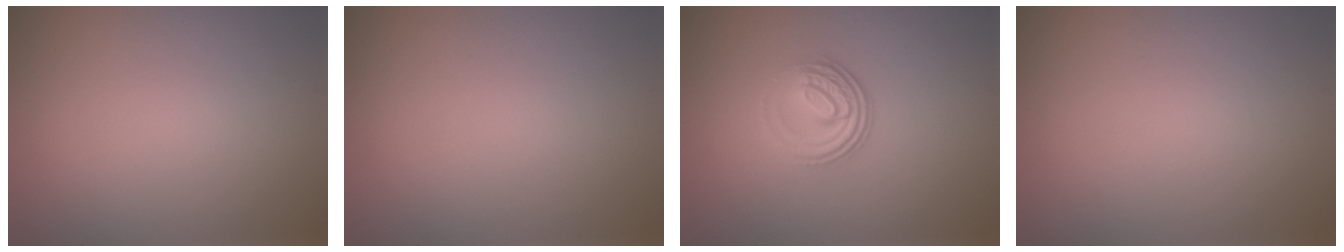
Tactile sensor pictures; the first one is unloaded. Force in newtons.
{"total": 0.0}
{"total": 3.6, "press": 2.4, "slide": 2.7}
{"total": 0.0}